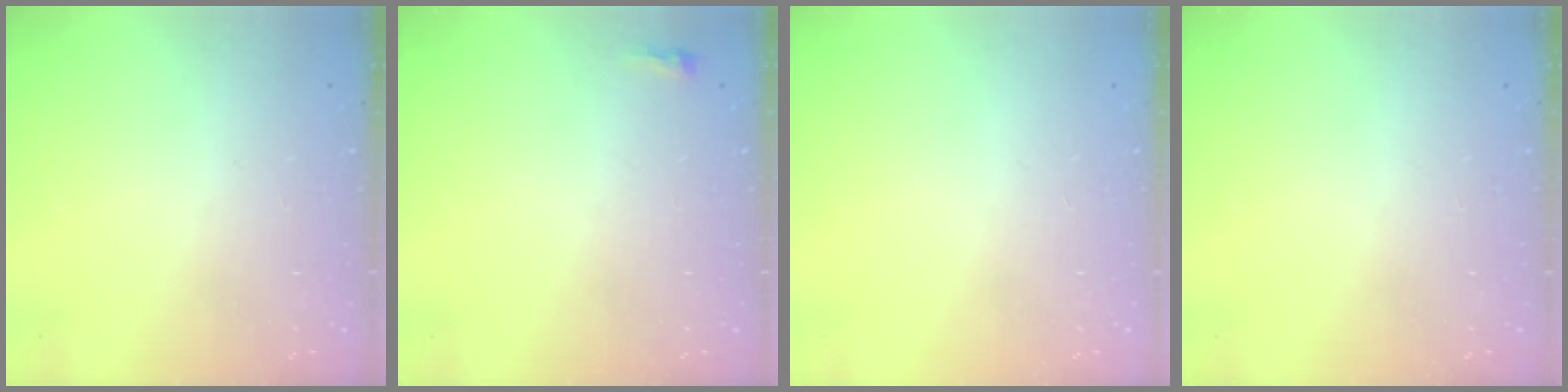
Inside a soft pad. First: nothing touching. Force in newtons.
{"total": 2.4, "press": 2.4, "slide": 0.6}
{"total": 0.0}
{"total": 0.0}